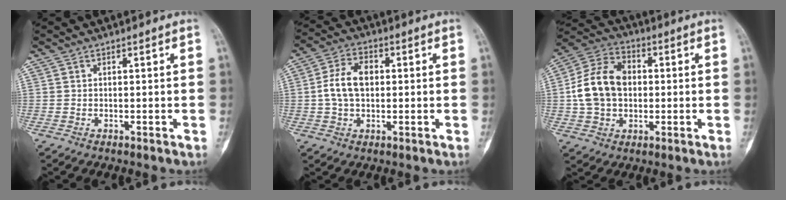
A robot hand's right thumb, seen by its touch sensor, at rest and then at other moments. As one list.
[{"total": 7.9, "force": [0.5, 5.2, 6.0], "torque": [-0.111, 0.019, 0.007]}, {"total": 13.3, "force": [0.4, 9.8, 8.9], "torque": [-0.155, 0.027, 0.004]}]